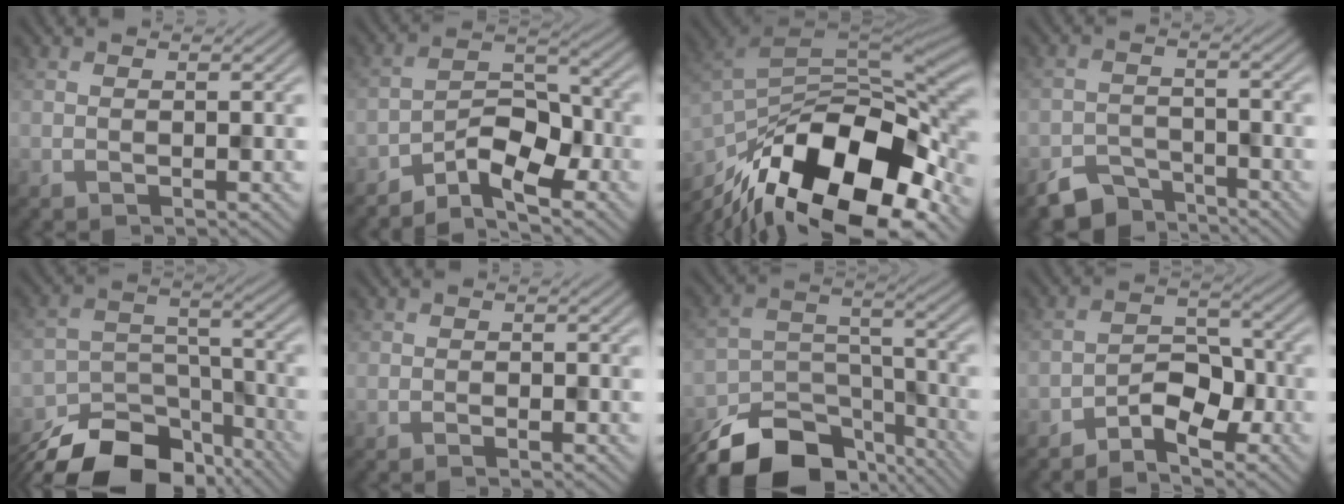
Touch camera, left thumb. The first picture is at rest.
{"total": 6.5, "force": [-4.7, 2.4, 3.8], "torque": [-0.060, 0.013, -0.097]}
{"total": 18.7, "force": [-10.6, 8.3, 12.9], "torque": [-0.256, -0.025, -0.175]}
{"total": 5.0, "force": [-4.1, 2.3, 1.5], "torque": [-0.025, -0.007, -0.080]}
{"total": 14.1, "force": [-11.2, 6.5, 5.6], "torque": [-0.112, -0.025, -0.178]}
{"total": 1.0, "force": [-0.5, 0.6, 0.5], "torque": [-0.005, -0.003, -0.011]}
{"total": 15.4, "force": [-11.7, 7.4, 6.8], "torque": [-0.150, -0.037, -0.180]}
{"total": 5.2, "force": [-3.5, 2.3, 3.1], "torque": [-0.047, 0.015, -0.071]}